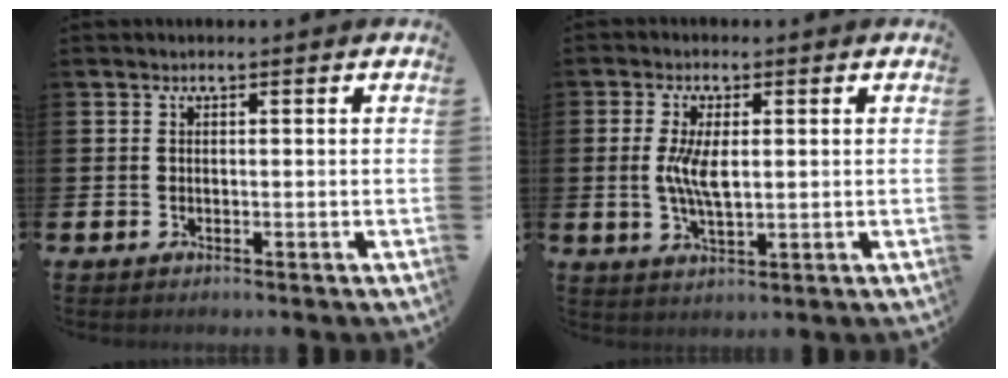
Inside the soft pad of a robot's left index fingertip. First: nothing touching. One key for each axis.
{"total": 5.3, "fx": 0.6, "fy": 2.1, "fz": 4.8, "tx": -0.094, "ty": -0.001, "tz": 0.006}